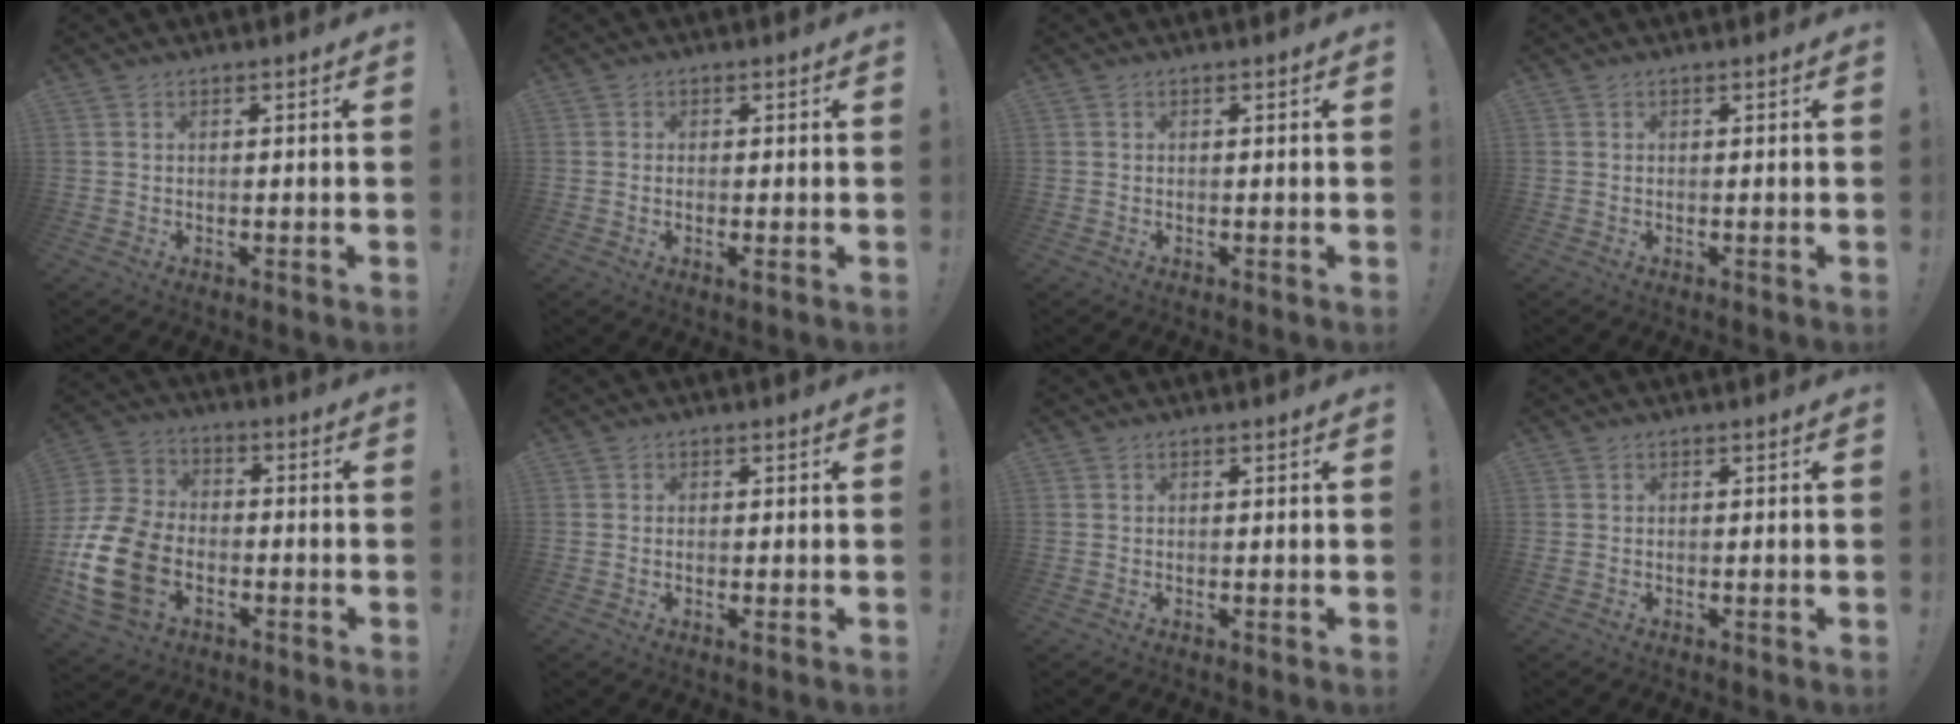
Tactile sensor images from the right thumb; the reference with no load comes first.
{"total": 1.7, "force": [-0.5, 0.3, 1.6], "torque": [-0.026, 0.002, -0.009]}
{"total": 0.0}
{"total": 0.0}
{"total": 18.0, "force": [-6.3, 12.6, 11.2], "torque": [-0.216, 0.041, -0.102]}
{"total": 1.2, "force": [-0.3, 0.1, 1.1], "torque": [-0.028, 0.004, -0.004]}
{"total": 0.0}
{"total": 0.0}